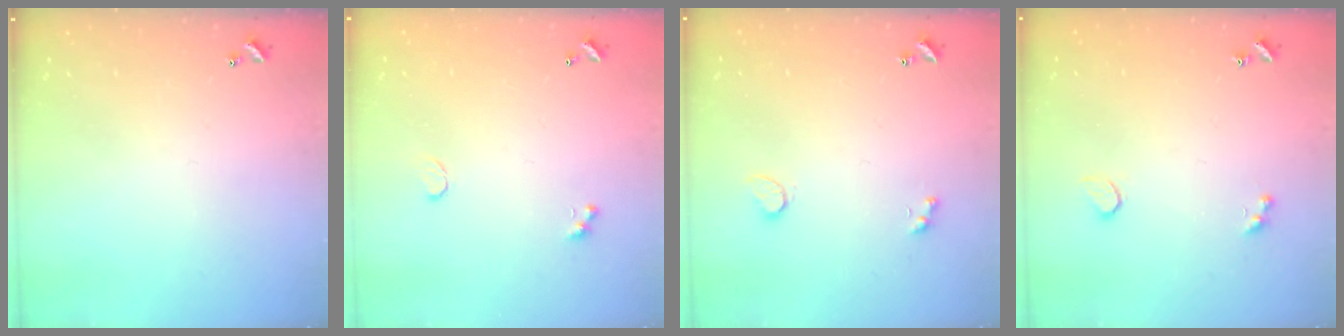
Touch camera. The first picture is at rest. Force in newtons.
{"total": 0.6, "press": 0.4, "slide": 0.4}
{"total": 3.9, "press": 3.8, "slide": 1.1}
{"total": 2.6, "press": 2.2, "slide": 1.2}